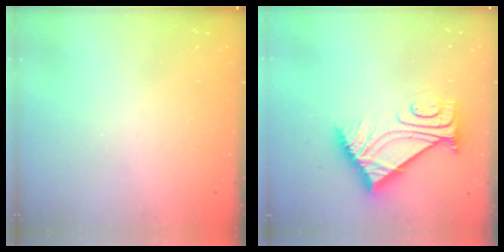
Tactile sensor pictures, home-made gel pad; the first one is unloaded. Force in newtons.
{"total": 10.5, "press": 10.5, "slide": 0.8}